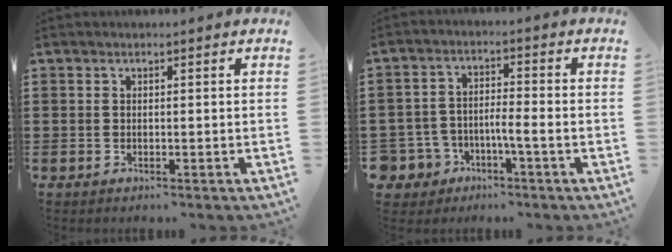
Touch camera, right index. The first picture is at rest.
{"total": 4.2, "force": [-3.1, 2.3, 1.7], "torque": [-0.057, -0.002, -0.069]}